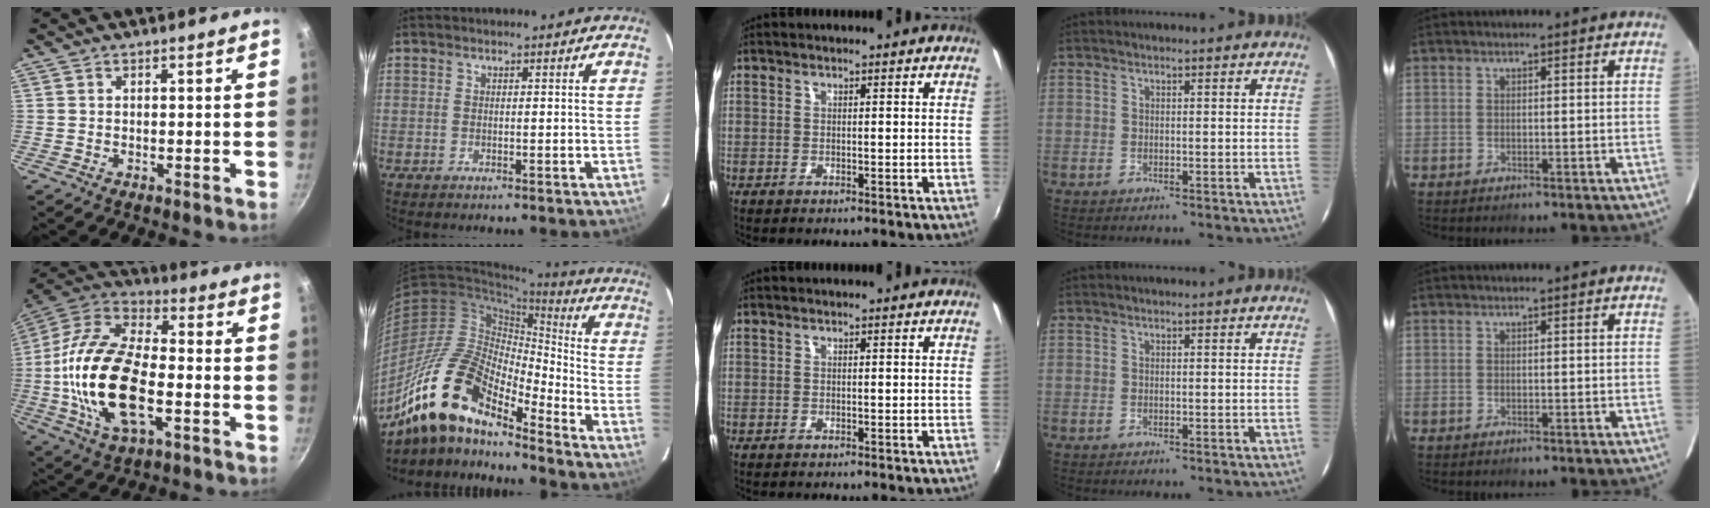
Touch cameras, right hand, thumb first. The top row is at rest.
{"thumb": {"total": 22.3, "force": [-3.9, 11.2, 18.8], "torque": [-0.365, 0.028, -0.082]}, "index": {"total": 18.1, "force": [-13.8, 5.5, 10.4], "torque": [-0.188, -0.008, -0.275]}}